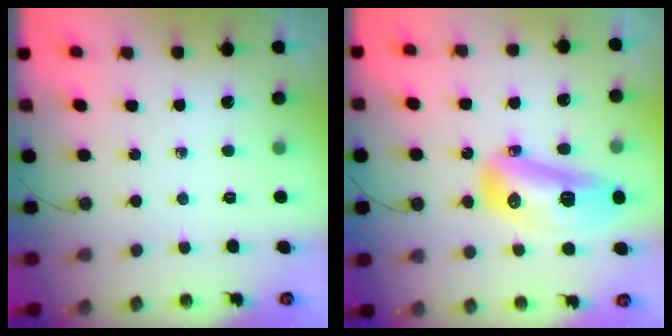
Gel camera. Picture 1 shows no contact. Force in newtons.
{"total": 16.2, "press": 16.1, "slide": 2.2}